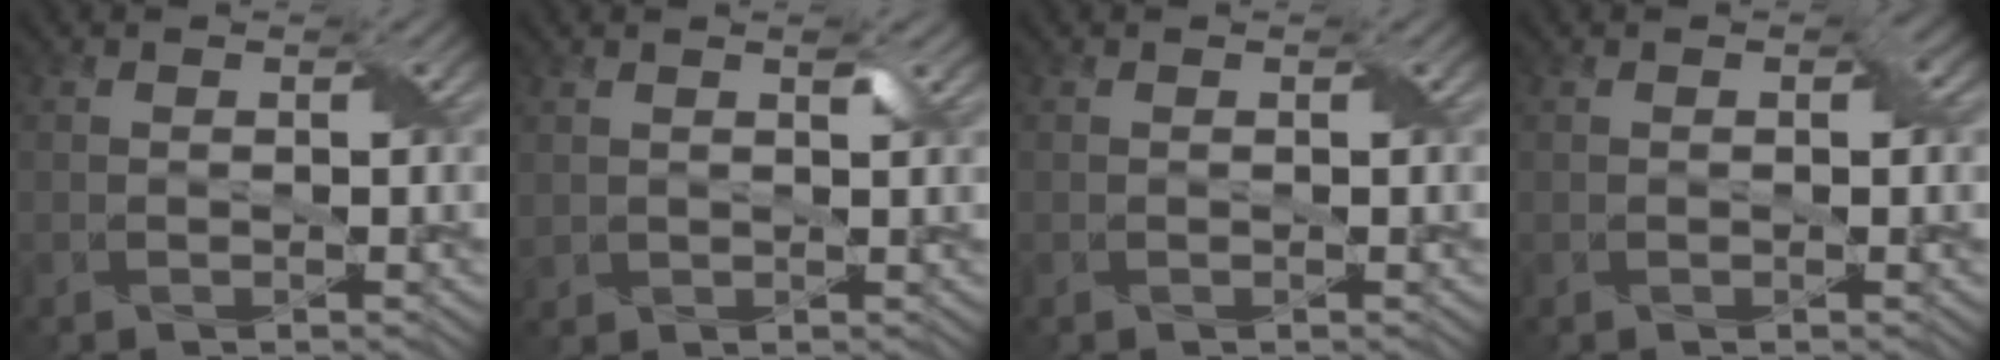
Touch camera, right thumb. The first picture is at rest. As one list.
[{"total": 1.7, "force": [1.0, 1.0, 0.9], "torque": [-0.027, 0.000, 0.023]}, {"total": 0.0}, {"total": 0.8, "force": [0.1, 0.5, 0.7], "torque": [-0.008, 0.001, 0.001]}]